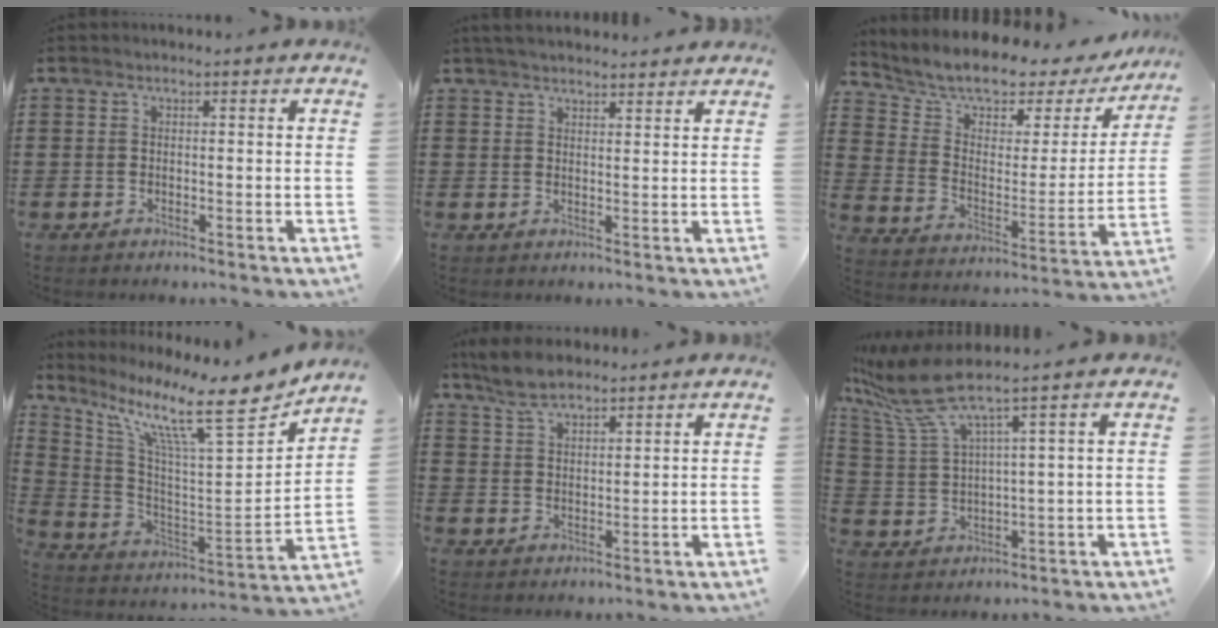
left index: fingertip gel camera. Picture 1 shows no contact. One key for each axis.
{"total": 2.9, "fx": 2.9, "fy": 0.4, "fz": 0.4, "tx": -0.014, "ty": -0.002, "tz": 0.056}
{"total": 5.7, "fx": 5.1, "fy": 2.3, "fz": 1.3, "tx": -0.054, "ty": -0.047, "tz": 0.082}
{"total": 13.1, "fx": 9.6, "fy": 1.2, "fz": 8.9, "tx": -0.190, "ty": -0.073, "tz": 0.148}
{"total": 5.2, "fx": 4.2, "fy": 2.0, "fz": 2.2, "tx": -0.057, "ty": 0.001, "tz": 0.079}
{"total": 7.8, "fx": 5.7, "fy": 0.9, "fz": 5.4, "tx": -0.150, "ty": -0.037, "tz": 0.092}